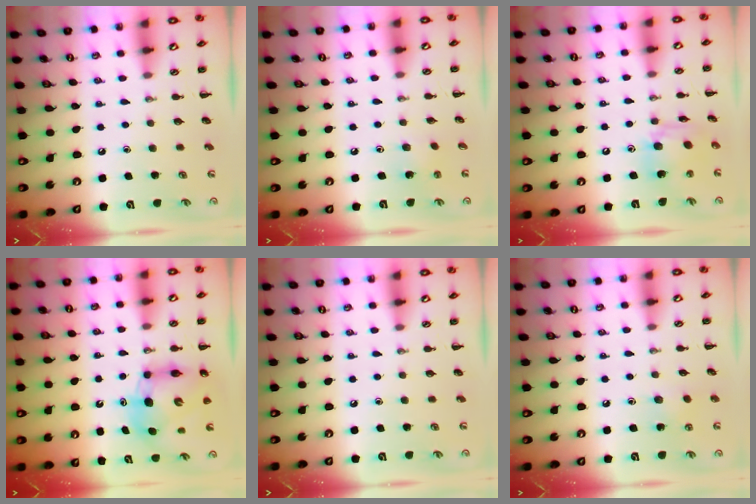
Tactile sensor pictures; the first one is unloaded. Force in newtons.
{"total": 2.6, "press": 2.5, "slide": 0.8}
{"total": 9.8, "press": 9.7, "slide": 0.7}
{"total": 8.3, "press": 7.9, "slide": 2.5}
{"total": 0.0}
{"total": 6.1, "press": 5.9, "slide": 1.7}